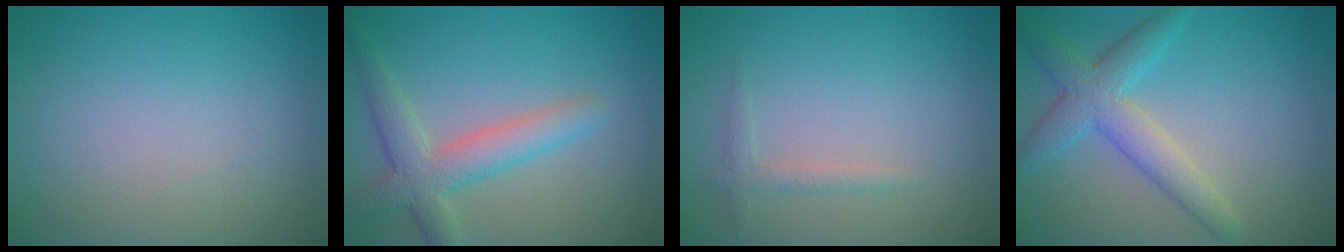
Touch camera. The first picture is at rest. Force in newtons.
{"total": 4.4, "press": 4.4, "slide": 0.3}
{"total": 1.2, "press": 1.2, "slide": 0.0}
{"total": 4.4, "press": 4.4, "slide": 0.0}